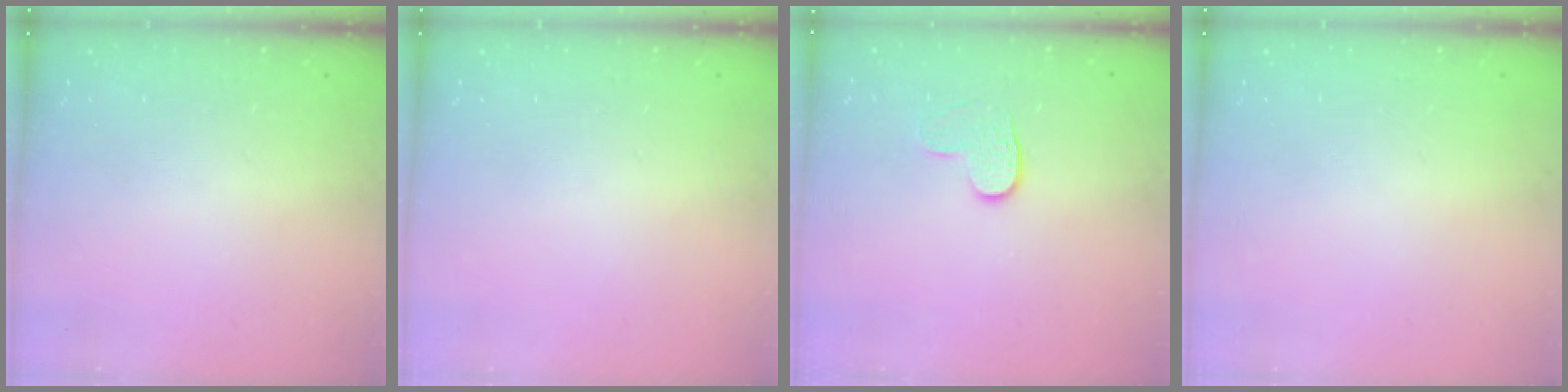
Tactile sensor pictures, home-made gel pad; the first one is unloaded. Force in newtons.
{"total": 0.0}
{"total": 4.0, "press": 4.0, "slide": 0.4}
{"total": 0.0}